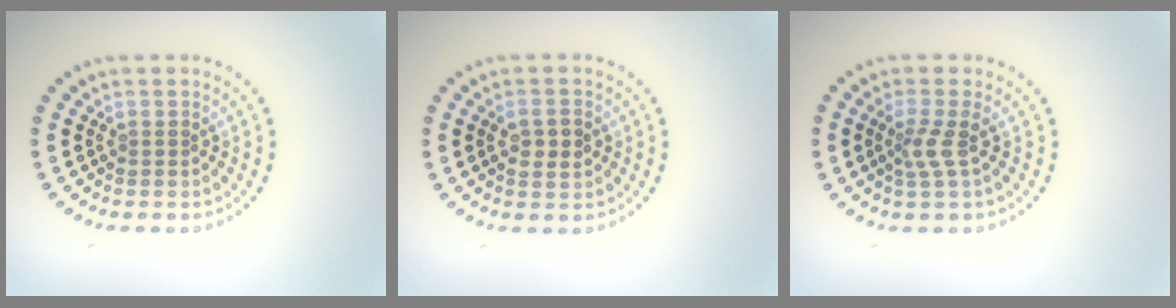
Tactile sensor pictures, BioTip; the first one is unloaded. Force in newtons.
{"total": 2.3, "press": 2.3, "slide": 0.0}
{"total": 1.9, "press": 1.4, "slide": 1.3}